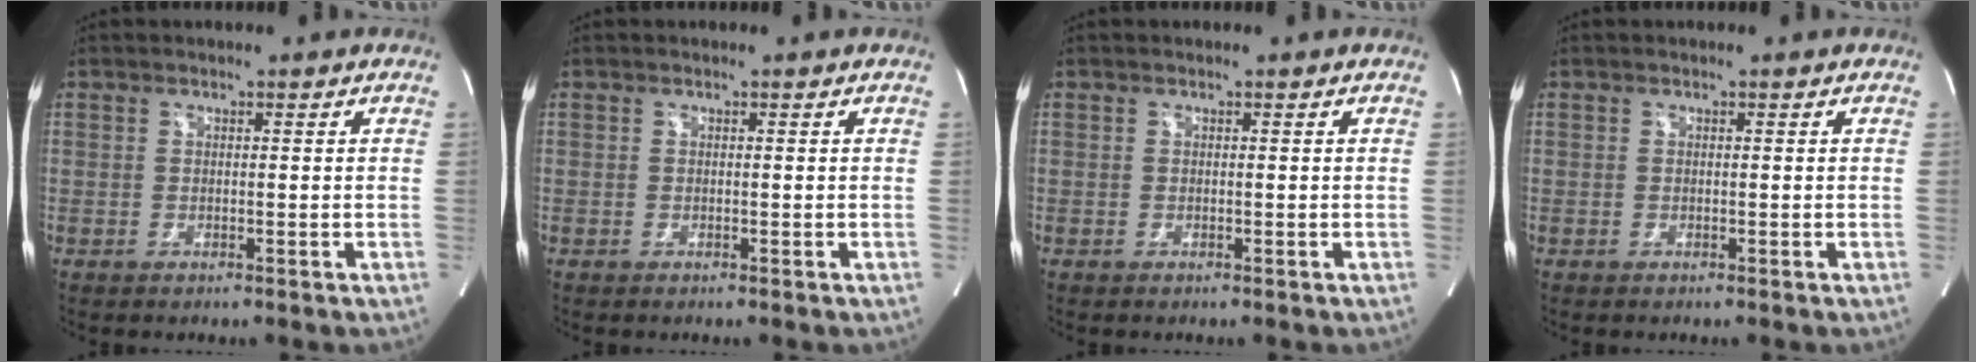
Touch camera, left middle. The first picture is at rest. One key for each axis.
{"total": 0.0}
{"total": 0.0}
{"total": 0.0}